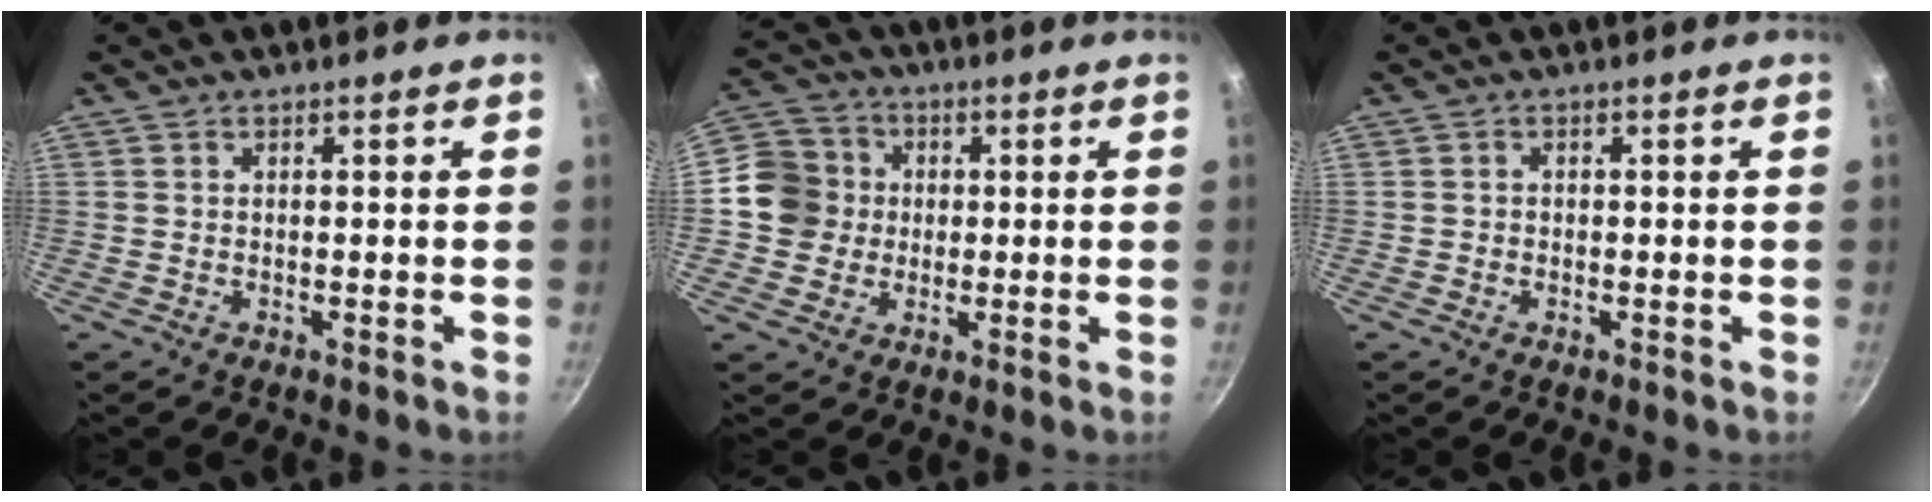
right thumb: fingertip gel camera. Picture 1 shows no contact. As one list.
[{"total": 10.4, "force": [0.0, 9.7, 3.8], "torque": [-0.038, 0.024, -0.018]}, {"total": 0.7, "force": [-0.3, 0.6, 0.1], "torque": [-0.001, 0.002, -0.008]}]